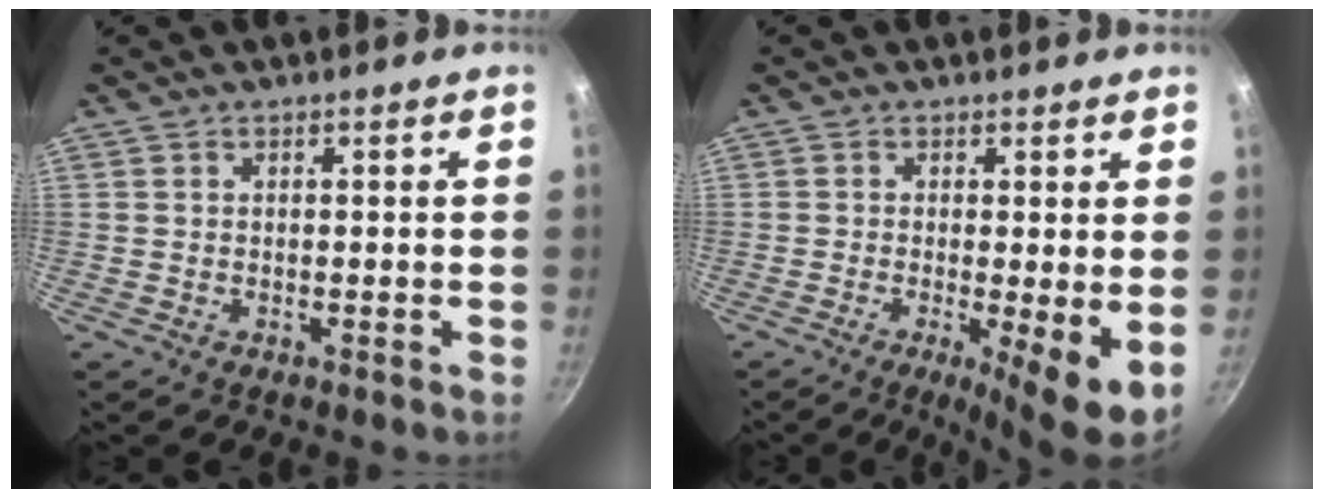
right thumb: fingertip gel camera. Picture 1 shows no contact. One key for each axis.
{"total": 7.4, "fx": -0.8, "fy": 1.4, "fz": 7.2, "tx": -0.105, "ty": -0.014, "tz": -0.010}